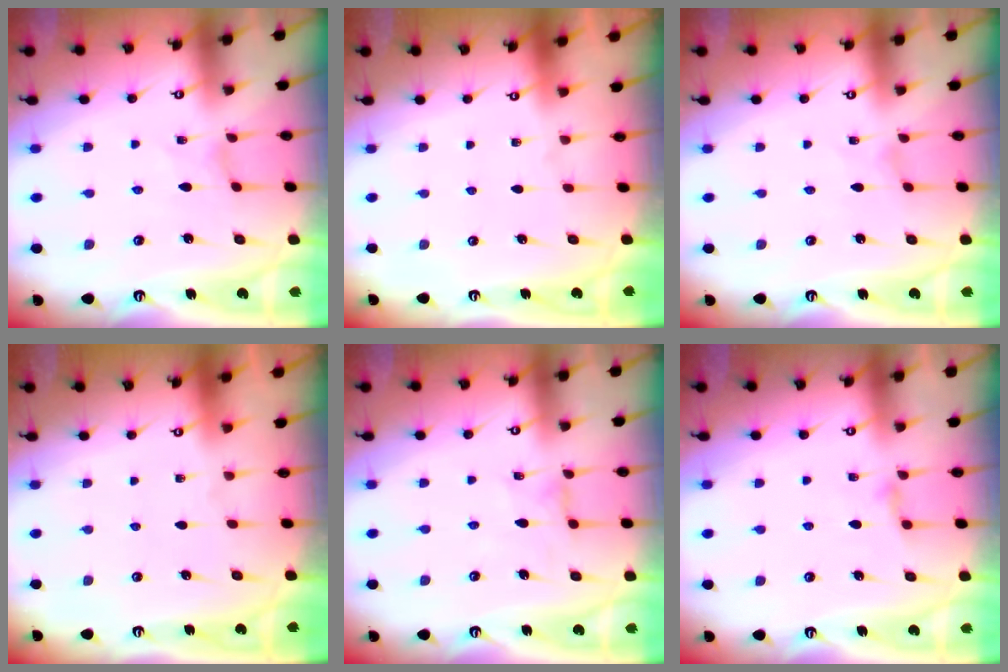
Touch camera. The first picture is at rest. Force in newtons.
{"total": 0.0}
{"total": 0.0}
{"total": 0.0}
{"total": 0.6, "press": 0.6, "slide": 0.3}
{"total": 2.3, "press": 2.3, "slide": 0.4}